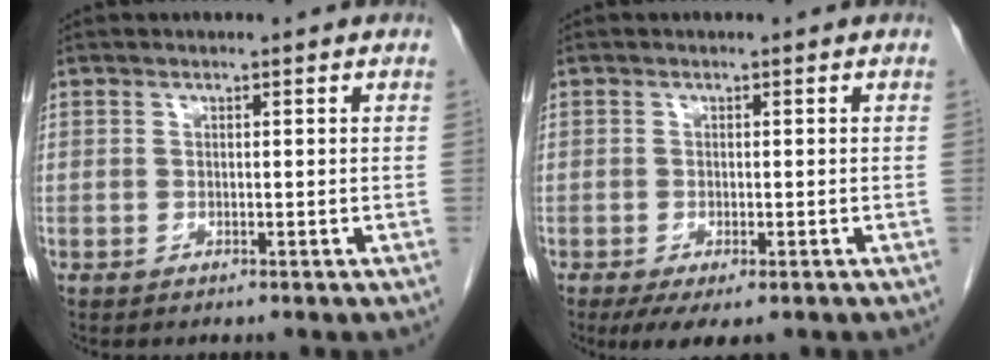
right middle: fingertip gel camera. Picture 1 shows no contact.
{"total": 4.7, "force": [-2.9, 1.6, 3.3], "torque": [-0.051, -0.012, -0.044]}